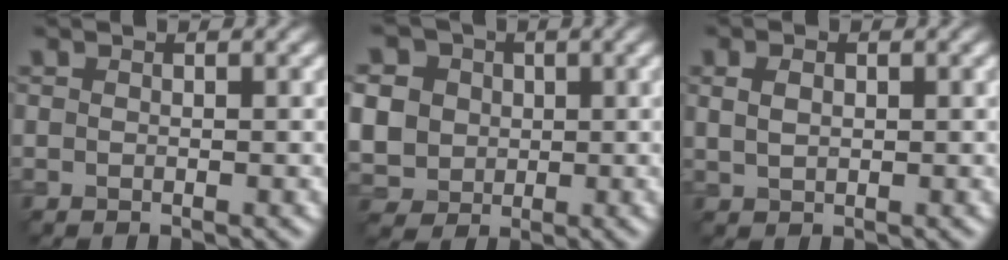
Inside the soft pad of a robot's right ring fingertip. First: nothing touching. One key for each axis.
{"total": 9.6, "fx": 2.0, "fy": 8.4, "fz": 4.3, "tx": -0.109, "ty": 0.019, "tz": 0.021}
{"total": 1.7, "fx": 0.5, "fy": 1.2, "fz": 1.2, "tx": -0.026, "ty": 0.000, "tz": 0.013}